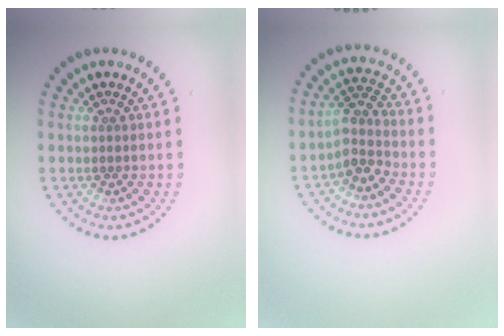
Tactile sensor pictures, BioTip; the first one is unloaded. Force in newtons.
{"total": 2.6, "press": 2.1, "slide": 1.6}